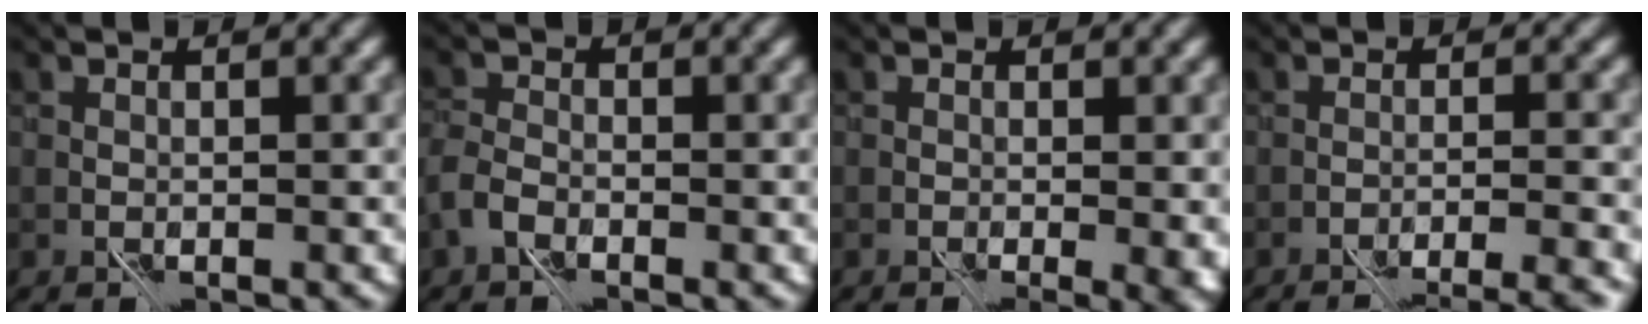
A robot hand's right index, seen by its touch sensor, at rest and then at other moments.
{"total": 2.9, "force": [-2.1, 1.6, 1.4], "torque": [-0.034, 0.000, -0.053]}
{"total": 2.5, "force": [-0.5, 1.0, 2.2], "torque": [-0.028, -0.002, -0.008]}
{"total": 7.1, "force": [-6.5, 0.7, 2.6], "torque": [-0.027, 0.002, -0.076]}